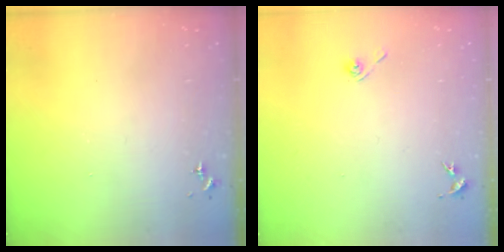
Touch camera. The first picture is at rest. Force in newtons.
{"total": 3.9, "press": 3.4, "slide": 2.0}